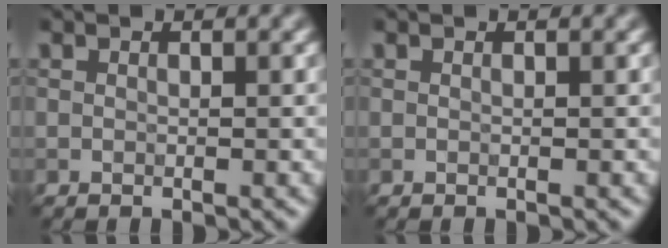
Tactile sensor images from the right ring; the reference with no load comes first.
{"total": 0.0}